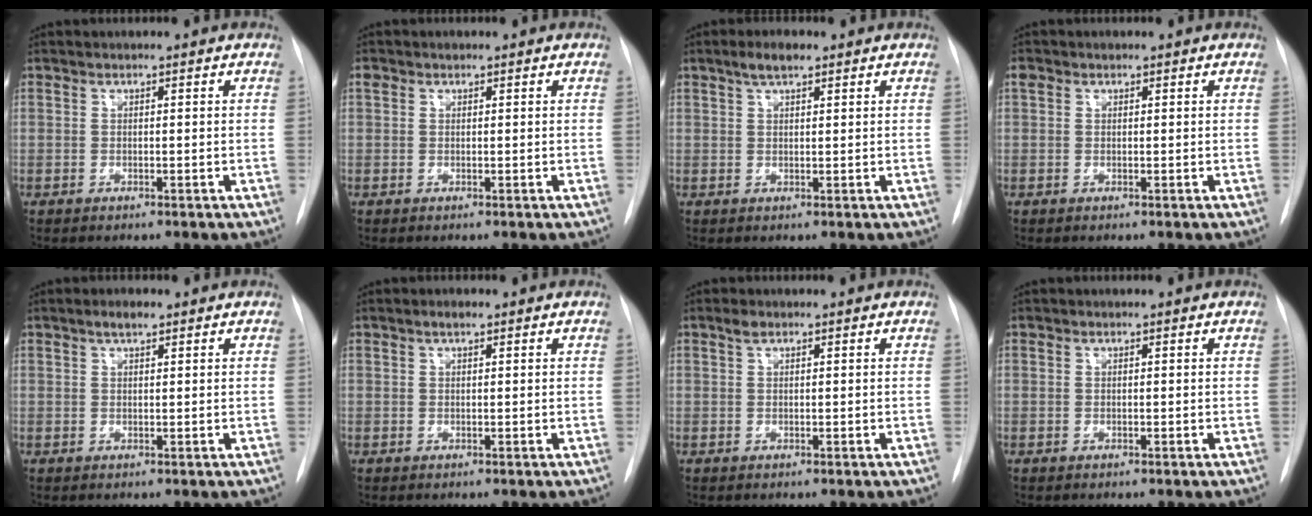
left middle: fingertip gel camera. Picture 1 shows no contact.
{"total": 1.0, "force": [0.6, 0.8, 0.3], "torque": [-0.007, 0.012, 0.011]}
{"total": 2.9, "force": [2.0, 0.9, 1.9], "torque": [-0.039, 0.008, 0.035]}
{"total": 1.1, "force": [0.6, 0.8, 0.3], "torque": [-0.008, 0.012, 0.010]}
{"total": 1.8, "force": [1.3, 0.6, 1.2], "torque": [-0.023, 0.005, 0.021]}
{"total": 1.0, "force": [0.7, 0.3, 0.7], "torque": [-0.013, 0.003, 0.011]}
{"total": 1.0, "force": [0.7, 0.4, 0.6], "torque": [-0.013, 0.009, 0.013]}
{"total": 0.0}